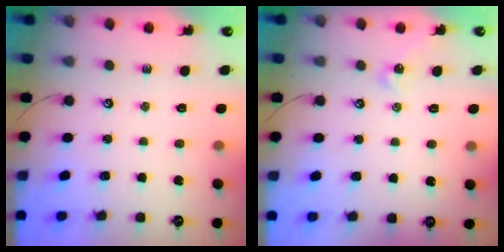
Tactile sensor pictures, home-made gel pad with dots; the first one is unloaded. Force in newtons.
{"total": 4.4, "press": 4.4, "slide": 0.6}